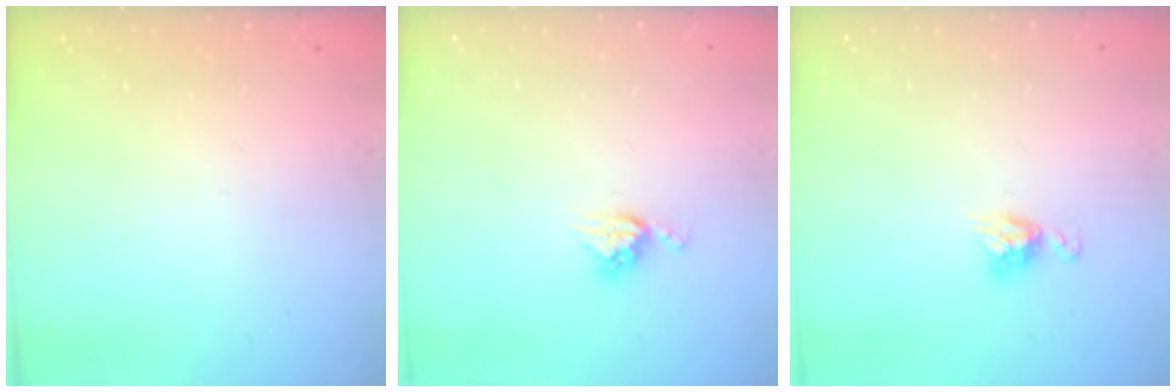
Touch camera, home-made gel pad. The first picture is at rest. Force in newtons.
{"total": 6.3, "press": 6.3, "slide": 0.4}
{"total": 6.5, "press": 6.5, "slide": 0.5}